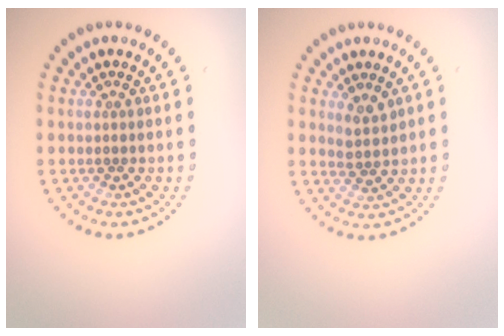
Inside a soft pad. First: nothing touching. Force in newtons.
{"total": 1.8, "press": 1.4, "slide": 1.0}